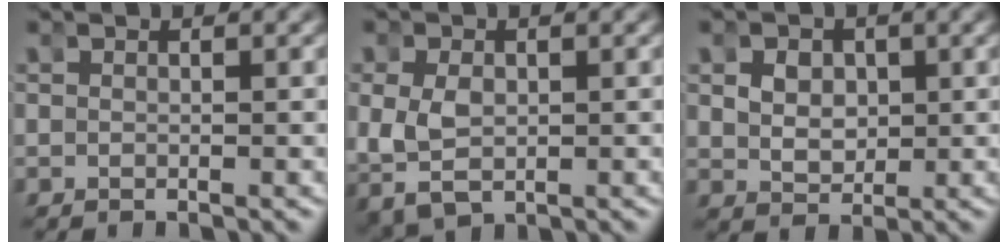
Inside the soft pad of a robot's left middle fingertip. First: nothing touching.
{"total": 5.9, "force": [-0.5, 4.8, 3.3], "torque": [-0.089, -0.023, 0.007]}
{"total": 2.7, "force": [0.4, 2.1, 1.6], "torque": [-0.033, -0.015, 0.022]}